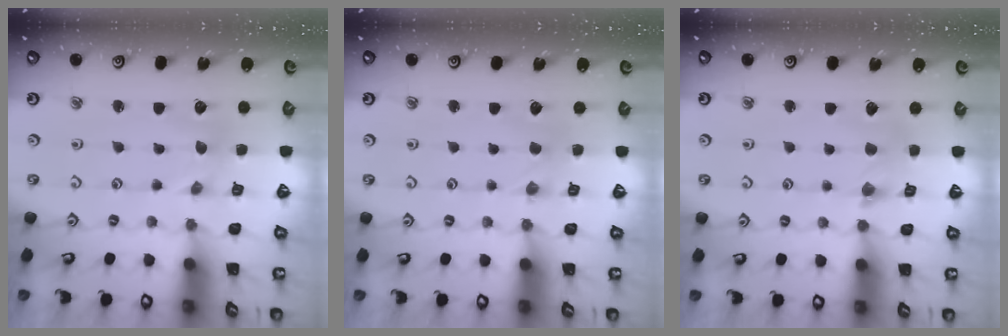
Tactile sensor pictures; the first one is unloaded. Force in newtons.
{"total": 0.0}
{"total": 1.7, "press": 1.7, "slide": 0.3}